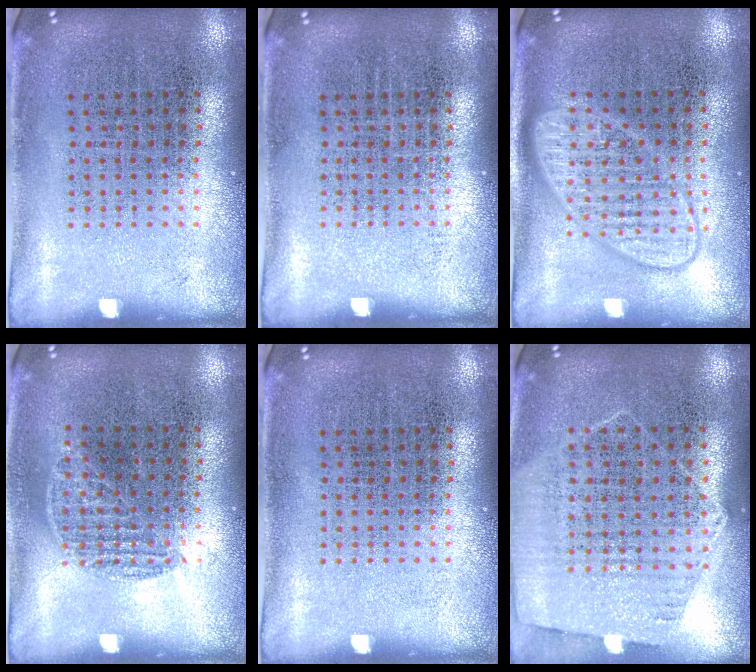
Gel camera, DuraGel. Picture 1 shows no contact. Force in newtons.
{"total": 0.0}
{"total": 2.4, "press": 2.4, "slide": 0.3}
{"total": 0.8, "press": 0.7, "slide": 0.4}
{"total": 0.0}
{"total": 1.1, "press": 1.0, "slide": 0.4}